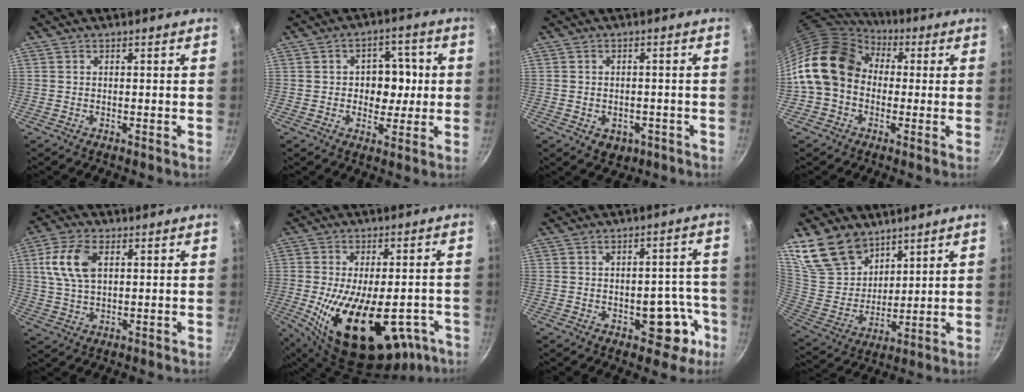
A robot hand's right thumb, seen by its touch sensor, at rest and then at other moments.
{"total": 8.5, "force": [0.2, 6.6, 5.4], "torque": [-0.027, 0.006, -0.001]}
{"total": 4.5, "force": [-1.8, 3.4, 2.4], "torque": [-0.021, 0.012, -0.008]}
{"total": 16.2, "force": [1.1, 13.0, 9.8], "torque": [-0.158, 0.040, 0.004]}
{"total": 9.8, "force": [2.7, 5.7, 7.5], "torque": [-0.141, 0.003, 0.050]}
{"total": 24.9, "force": [-8.4, 12.9, 19.6], "torque": [-0.283, 0.002, -0.106]}
{"total": 9.8, "force": [-3.7, 5.7, 7.0], "torque": [-0.028, 0.032, -0.043]}
{"total": 15.6, "force": [10.5, 9.8, 5.9], "torque": [-0.083, -0.058, 0.214]}